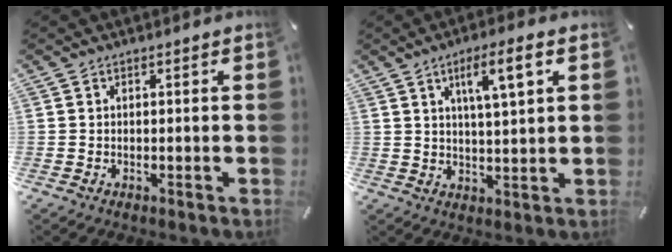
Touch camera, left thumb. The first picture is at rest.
{"total": 8.2, "force": [3.9, 1.6, 7.0], "torque": [-0.120, -0.006, 0.059]}